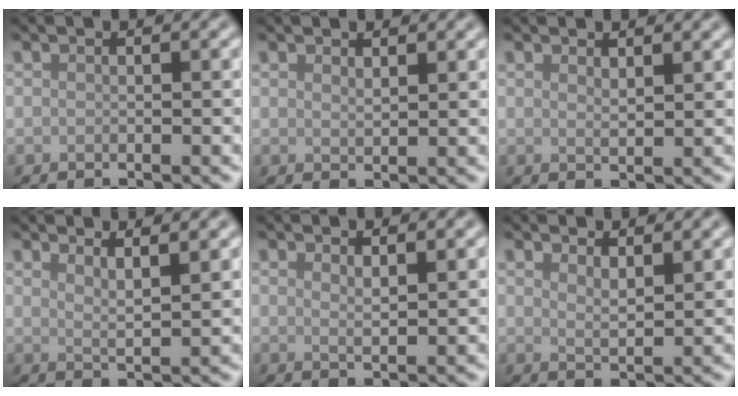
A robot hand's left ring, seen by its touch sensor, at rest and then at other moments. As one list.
[{"total": 1.1, "force": [1.0, 0.3, 0.5], "torque": [-0.011, -0.002, 0.018]}, {"total": 1.2, "force": [1.1, 0.3, 0.6], "torque": [-0.012, -0.003, 0.019]}, {"total": 3.5, "force": [2.6, 0.9, 2.1], "torque": [-0.020, -0.002, 0.041]}, {"total": 1.9, "force": [1.3, 0.5, 1.2], "torque": [-0.018, -0.004, 0.023]}, {"total": 2.7, "force": [2.1, 0.7, 1.4], "torque": [-0.022, -0.004, 0.039]}]